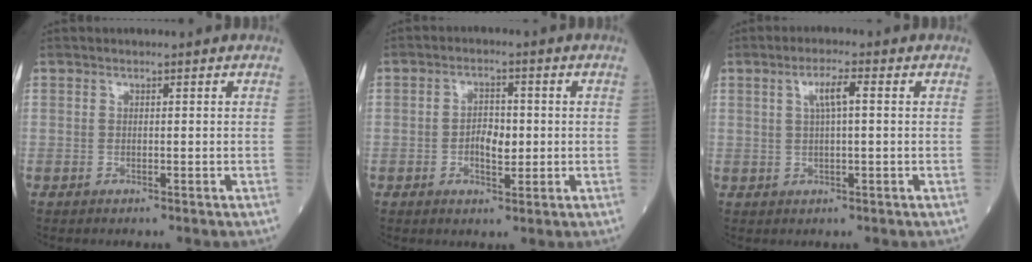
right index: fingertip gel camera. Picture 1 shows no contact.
{"total": 4.2, "force": [-0.5, 2.1, 3.6], "torque": [-0.061, 0.003, -0.007]}
{"total": 3.7, "force": [1.0, 0.4, 3.5], "torque": [-0.068, 0.008, 0.019]}